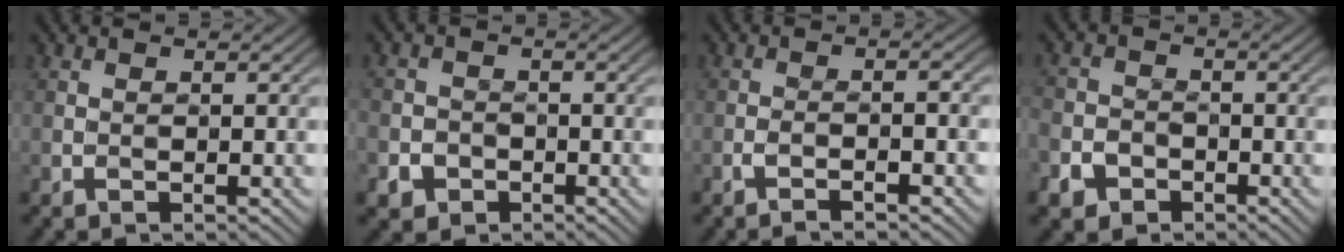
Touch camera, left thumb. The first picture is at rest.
{"total": 2.4, "force": [-1.5, 1.9, -0.2], "torque": [0.005, -0.005, -0.031]}
{"total": 2.4, "force": [-1.9, -0.2, 1.5], "torque": [-0.025, 0.006, -0.037]}
{"total": 3.2, "force": [-2.3, 2.2, 0.3], "torque": [-0.016, -0.006, -0.046]}